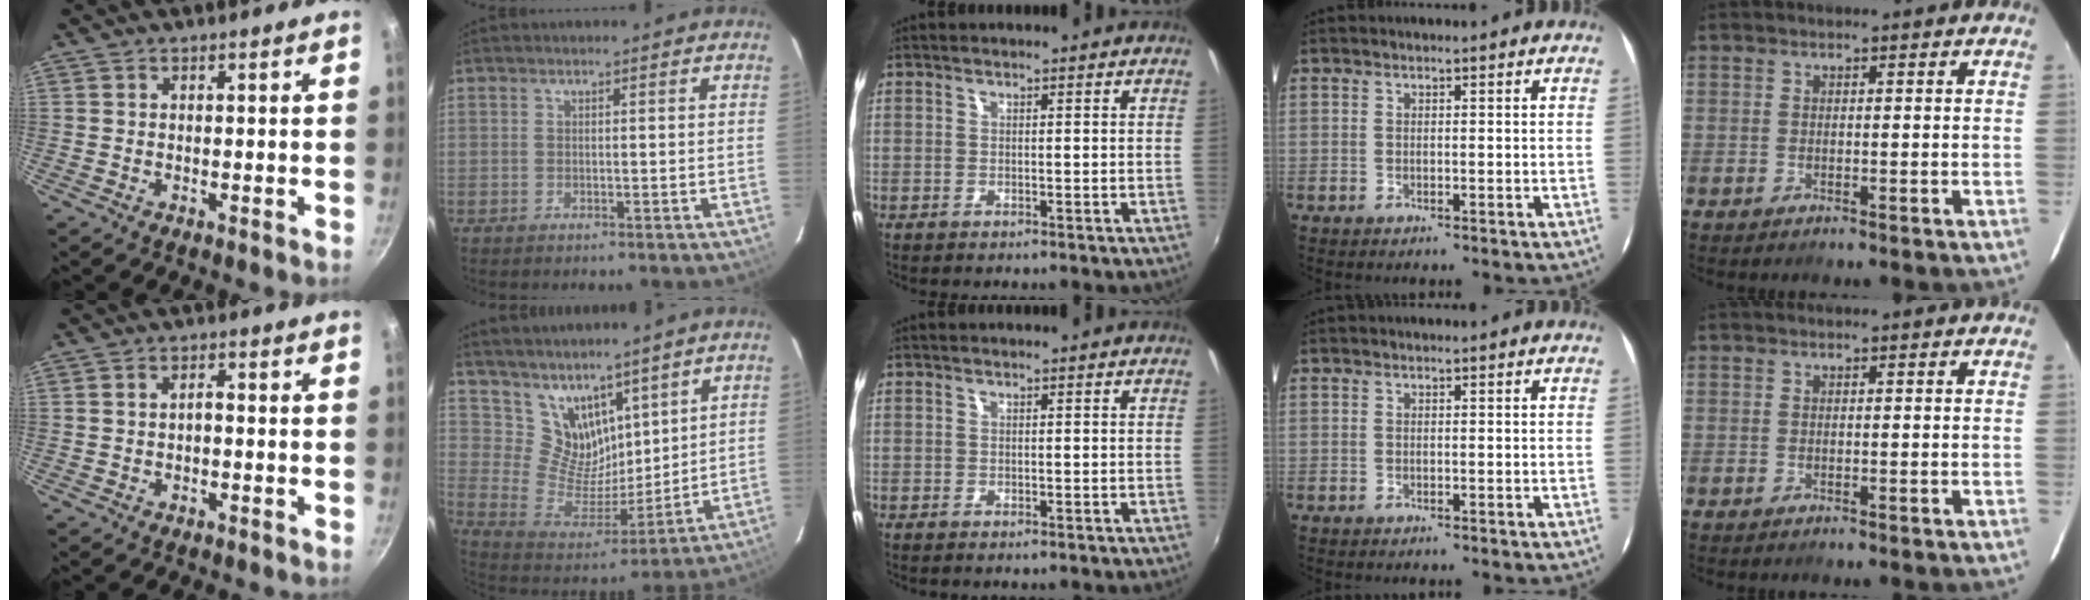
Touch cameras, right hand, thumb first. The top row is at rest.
{"thumb": {"total": 2.0, "force": [-0.4, 1.1, 1.6], "torque": [-0.022, 0.017, -0.006]}, "index": {"total": 6.9, "force": [5.0, 4.4, 1.8], "torque": [-0.023, 0.002, 0.104]}}